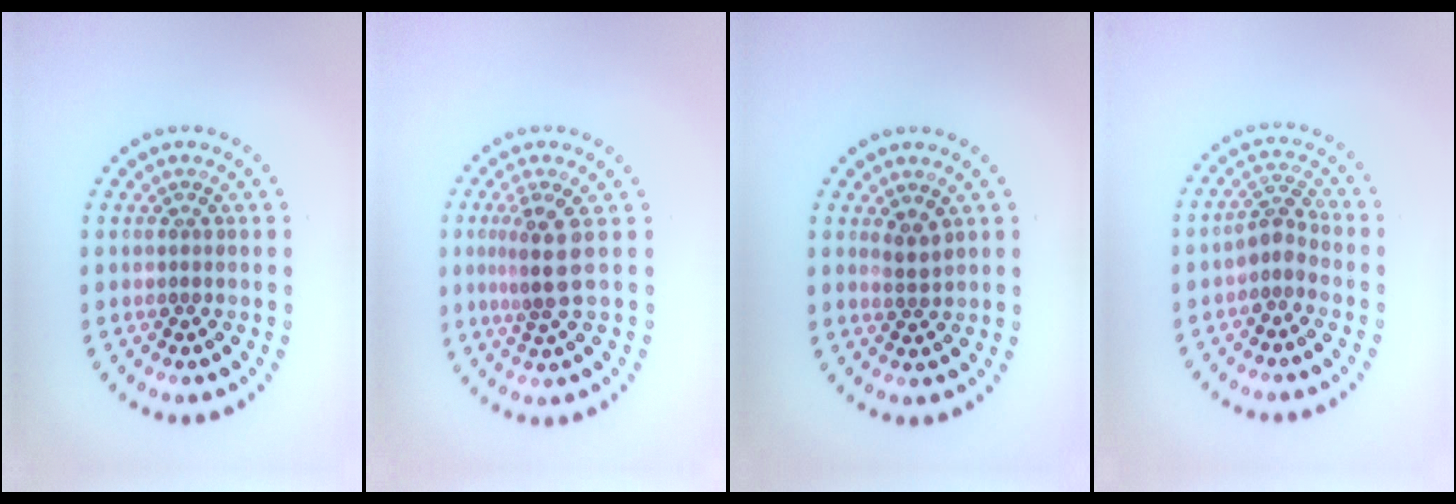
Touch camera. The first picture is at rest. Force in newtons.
{"total": 2.9, "press": 2.2, "slide": 1.9}
{"total": 1.4, "press": 1.2, "slide": 0.8}
{"total": 2.0, "press": 1.5, "slide": 1.4}